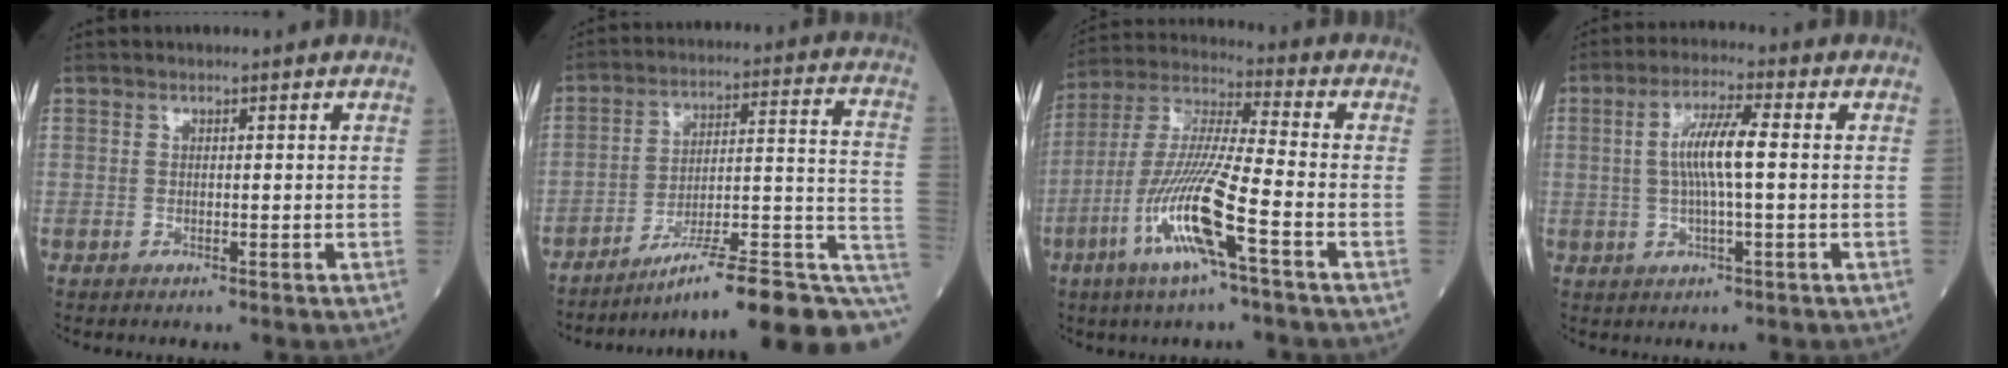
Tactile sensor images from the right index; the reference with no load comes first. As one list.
[{"total": 19.2, "force": [-15.7, 0.2, 11.0], "torque": [-0.089, 0.029, -0.229]}, {"total": 14.0, "force": [-5.7, 0.1, 12.8], "torque": [-0.267, -0.010, -0.115]}, {"total": 7.1, "force": [0.4, 0.5, 7.0], "torque": [-0.140, 0.007, 0.004]}]